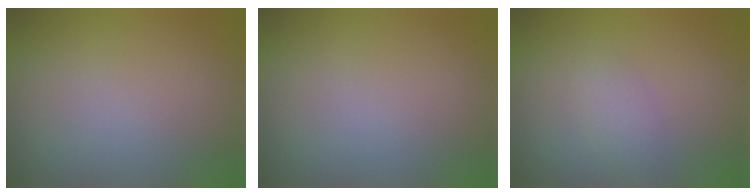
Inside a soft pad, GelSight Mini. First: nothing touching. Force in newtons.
{"total": 0.0}
{"total": 1.6, "press": 1.6, "slide": 0.0}